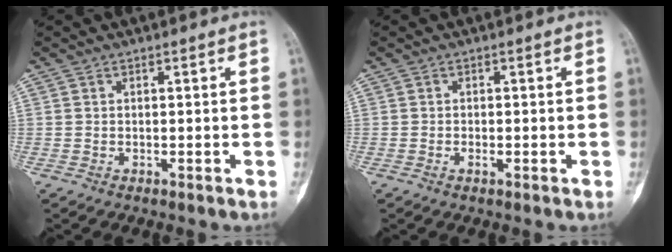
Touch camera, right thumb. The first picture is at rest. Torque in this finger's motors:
{"motor_torque": [-0.36, -0.02, -0.08, 0.25, -0.01]}